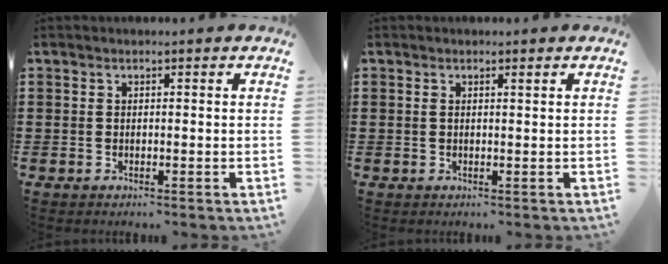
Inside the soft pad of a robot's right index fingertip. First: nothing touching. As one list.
[{"total": 0.7, "force": [0.3, 0.2, 0.6], "torque": [-0.014, 0.000, 0.006]}]